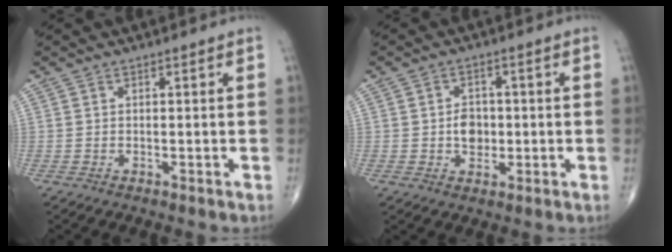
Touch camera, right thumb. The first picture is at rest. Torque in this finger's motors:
{"motor_torque": [0.30, 0.14, 0.33, 0.13, 0.00]}